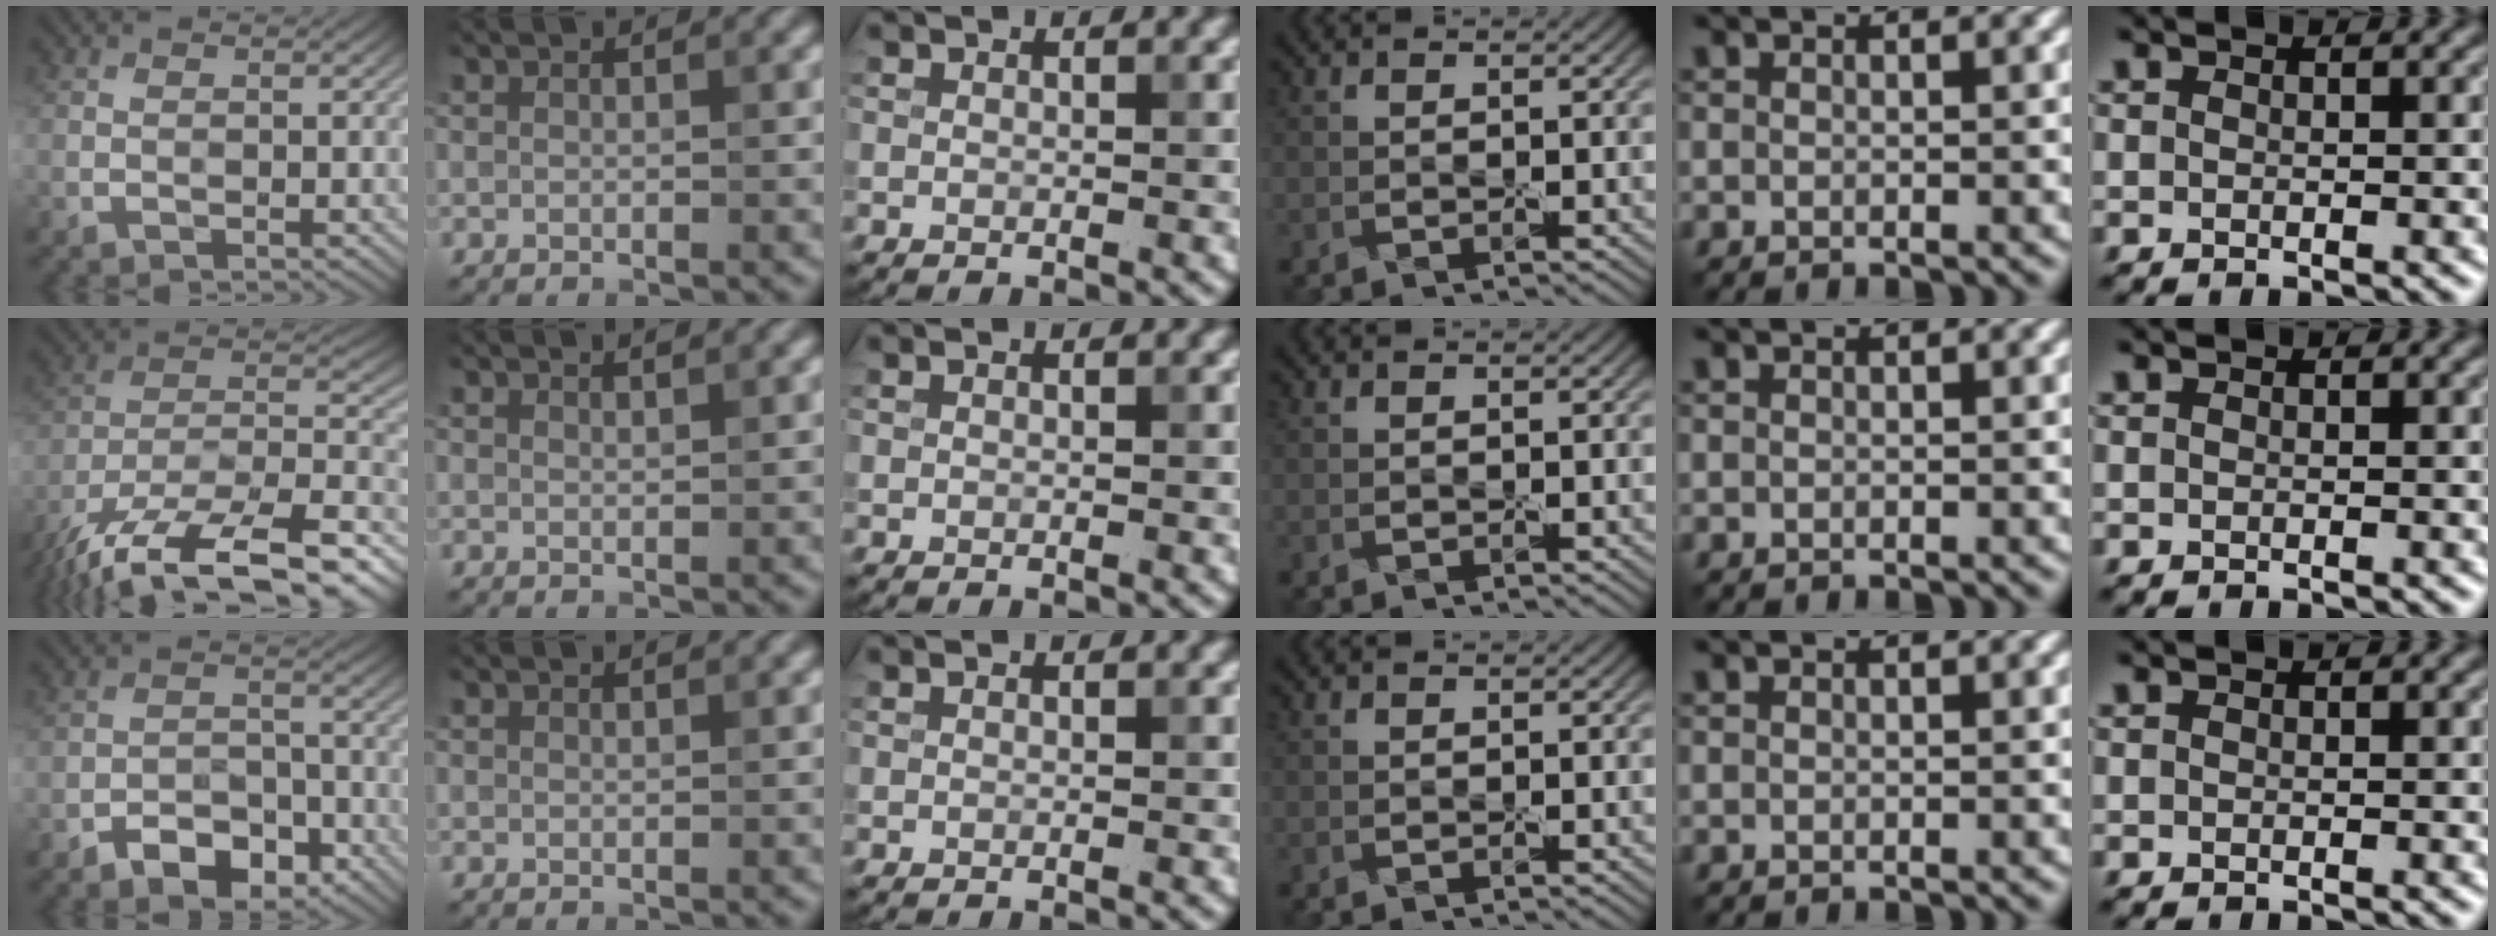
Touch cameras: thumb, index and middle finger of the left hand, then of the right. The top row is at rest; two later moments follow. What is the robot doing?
{"motion": "peel", "object": "cling film"}